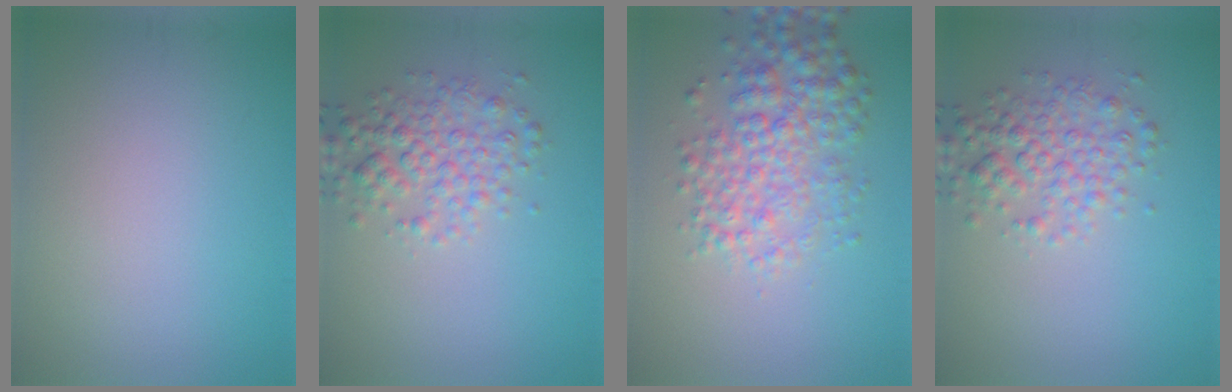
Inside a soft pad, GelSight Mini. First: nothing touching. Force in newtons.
{"total": 3.5, "press": 3.5, "slide": 0.1}
{"total": 5.0, "press": 5.0, "slide": 0.1}
{"total": 3.5, "press": 3.5, "slide": 0.1}